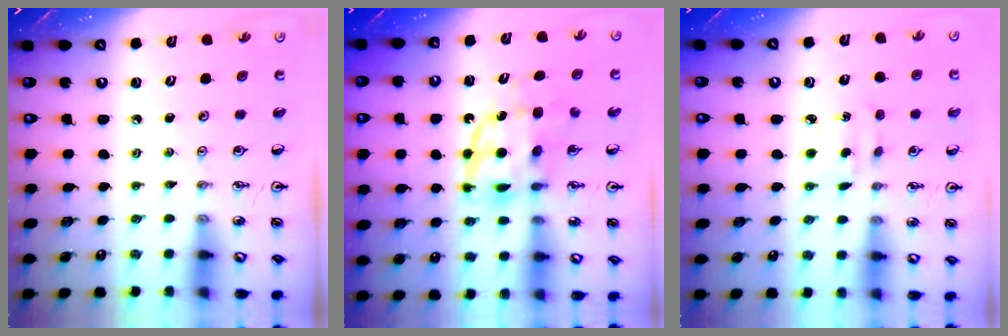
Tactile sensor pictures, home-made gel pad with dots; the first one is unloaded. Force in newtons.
{"total": 8.2, "press": 8.2, "slide": 0.8}
{"total": 3.2, "press": 3.2, "slide": 0.4}